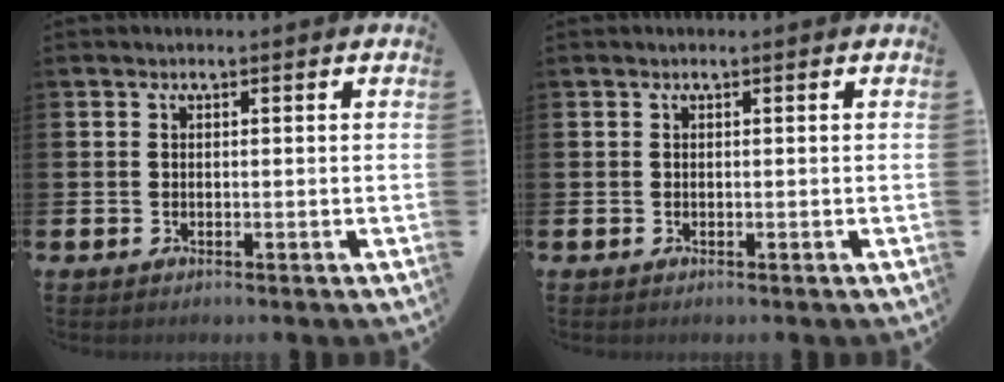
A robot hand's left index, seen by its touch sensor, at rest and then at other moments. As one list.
[{"total": 0.0}]